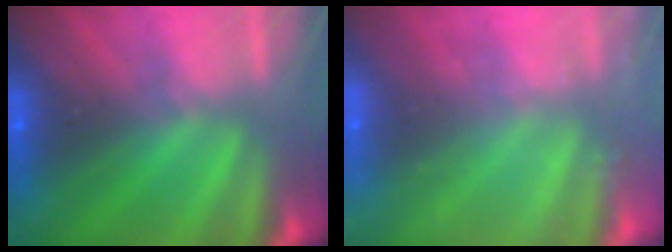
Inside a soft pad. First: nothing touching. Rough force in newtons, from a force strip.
{"total": 2.3}